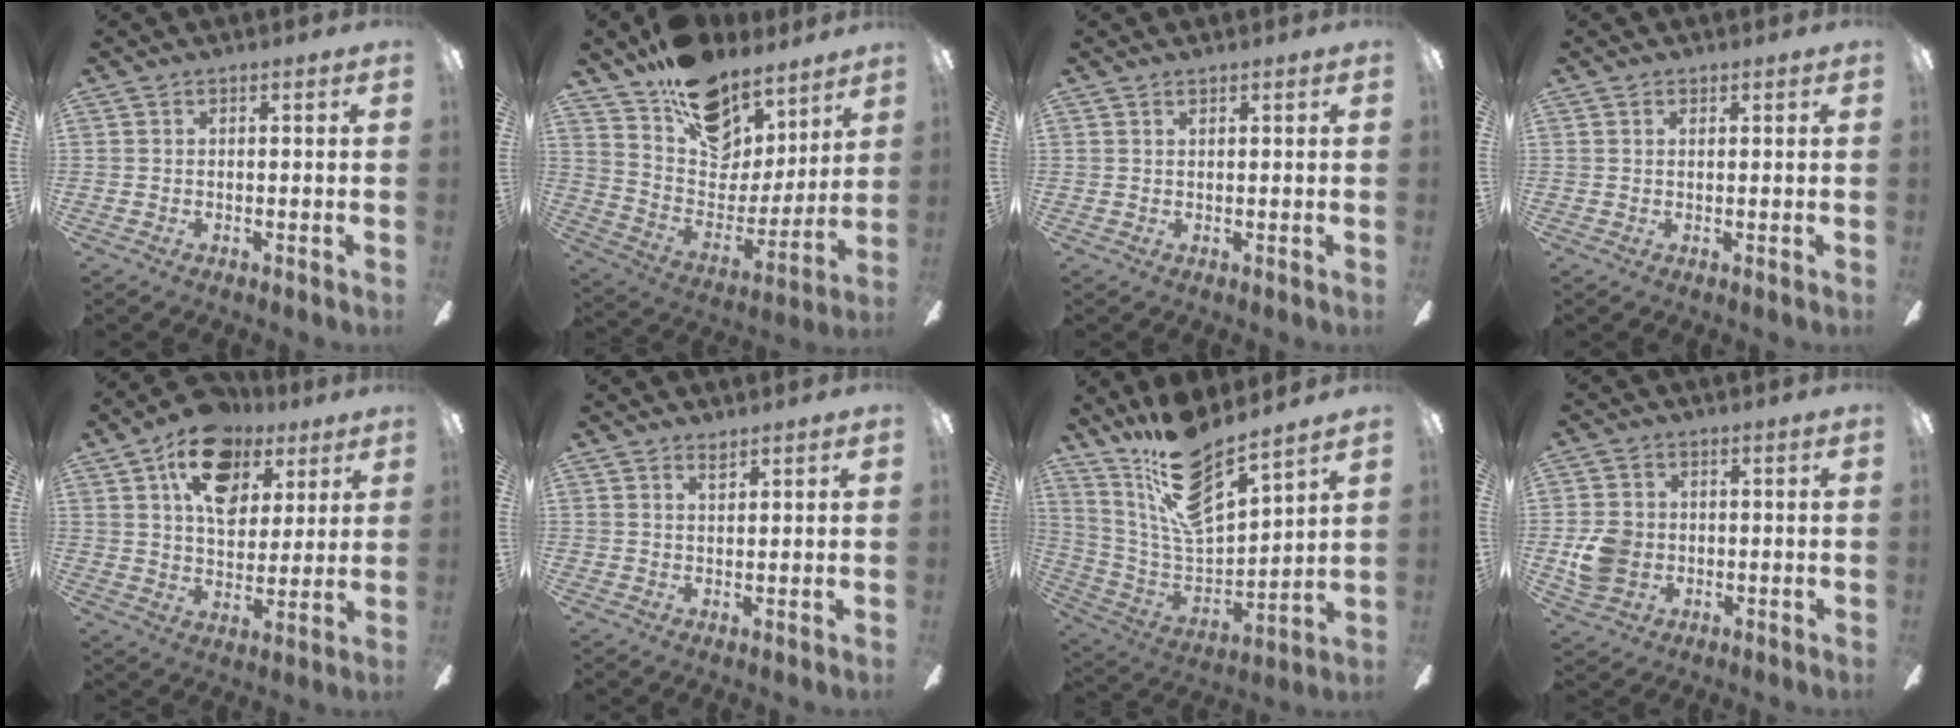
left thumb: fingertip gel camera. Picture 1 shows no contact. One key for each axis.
{"total": 17.4, "fx": 11.7, "fy": 10.6, "fz": 7.2, "tx": -0.103, "ty": -0.084, "tz": 0.213}
{"total": 0.9, "fx": 0.7, "fy": 0.2, "fz": 0.5, "tx": -0.011, "ty": 0.001, "tz": 0.013}
{"total": 0.9, "fx": 0.6, "fy": 0.5, "fz": 0.5, "tx": -0.004, "ty": -0.002, "tz": 0.010}
{"total": 16.3, "fx": 8.4, "fy": 10.4, "fz": 9.3, "tx": -0.142, "ty": -0.023, "tz": 0.152}
{"total": 2.1, "fx": 1.8, "fy": 0.6, "fz": 1.0, "tx": -0.015, "ty": -0.004, "tz": 0.031}
{"total": 17.3, "fx": 13.2, "fy": 4.9, "fz": 10.1, "tx": -0.201, "ty": -0.093, "tz": 0.234}
{"total": 7.8, "fx": -0.6, "fy": 6.7, "fz": 3.9, "tx": -0.076, "ty": 0.013, "tz": -0.008}